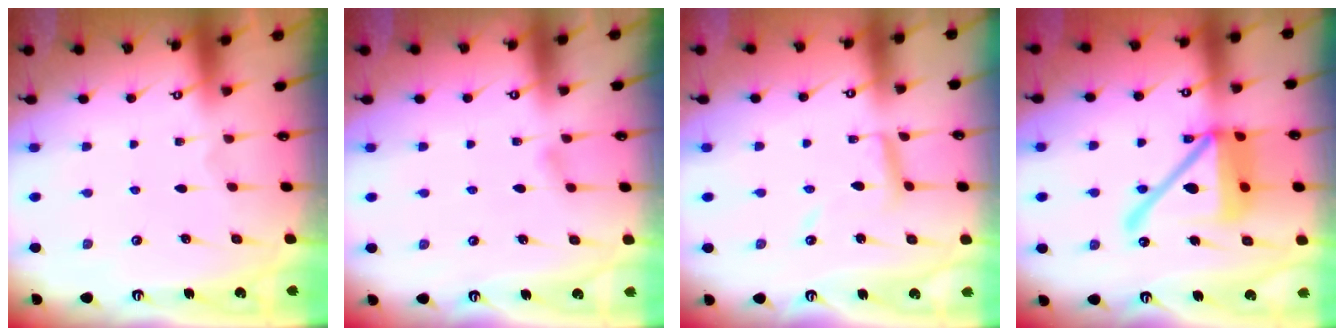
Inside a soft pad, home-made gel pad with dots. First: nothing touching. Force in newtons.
{"total": 3.7, "press": 3.6, "slide": 0.4}
{"total": 7.6, "press": 7.6, "slide": 0.4}
{"total": 19.5, "press": 19.3, "slide": 2.7}